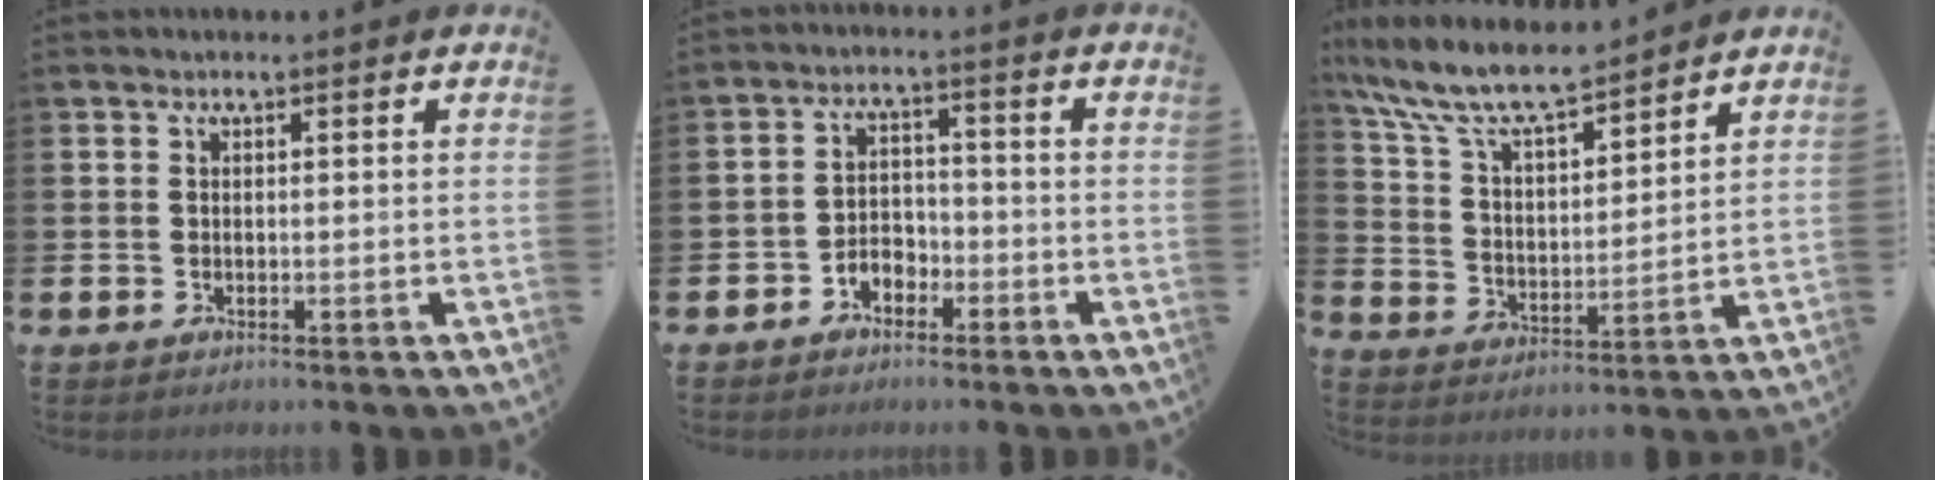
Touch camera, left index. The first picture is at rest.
{"total": 2.9, "force": [-2.3, 1.6, 0.6], "torque": [-0.023, 0.007, -0.049]}
{"total": 9.5, "force": [8.7, 1.7, 3.4], "torque": [-0.107, -0.052, 0.155]}